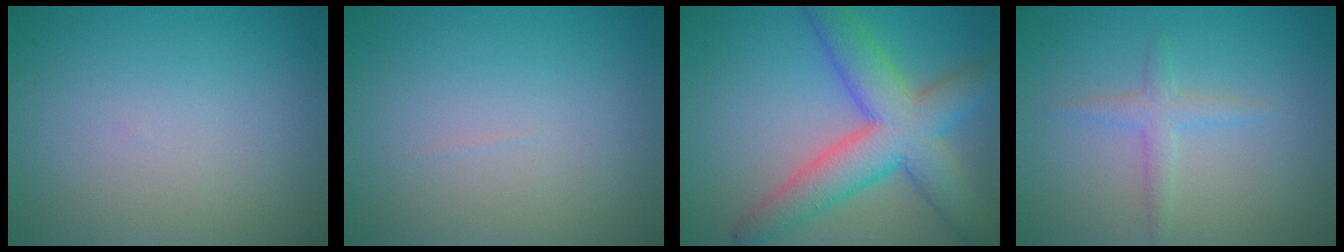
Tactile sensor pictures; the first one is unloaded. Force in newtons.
{"total": 0.0}
{"total": 8.4, "press": 8.4, "slide": 0.4}
{"total": 1.9, "press": 1.9, "slide": 0.1}